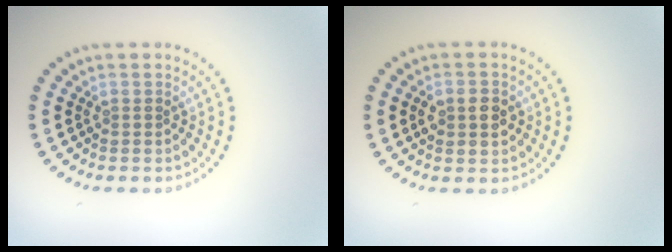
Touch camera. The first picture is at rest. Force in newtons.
{"total": 3.2, "press": 3.2, "slide": 0.2}